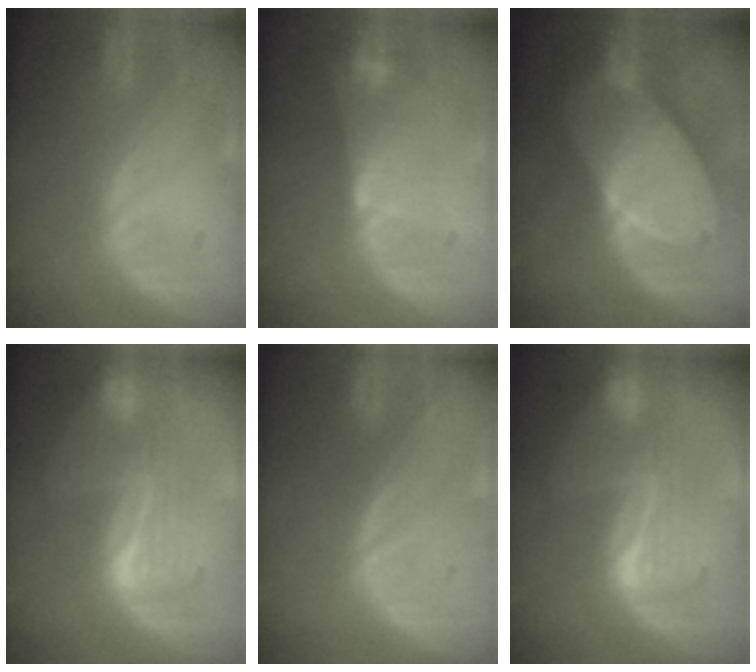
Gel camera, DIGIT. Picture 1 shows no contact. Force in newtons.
{"total": 6.4, "press": 5.7, "slide": 3.1}
{"total": 10.6, "press": 10.6, "slide": 0.7}
{"total": 6.5, "press": 6.4, "slide": 1.3}
{"total": 0.0}
{"total": 6.5, "press": 6.4, "slide": 1.3}